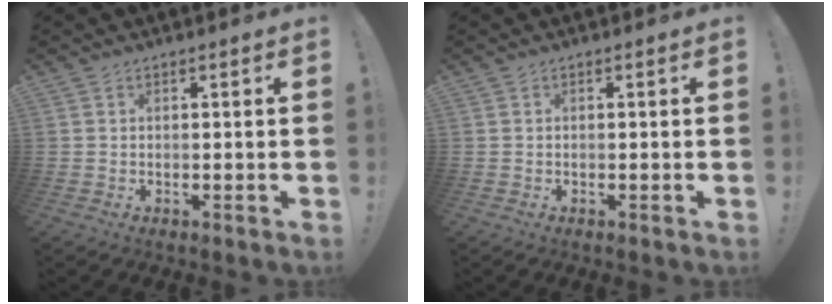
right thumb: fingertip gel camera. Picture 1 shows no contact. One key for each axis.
{"total": 0.0}